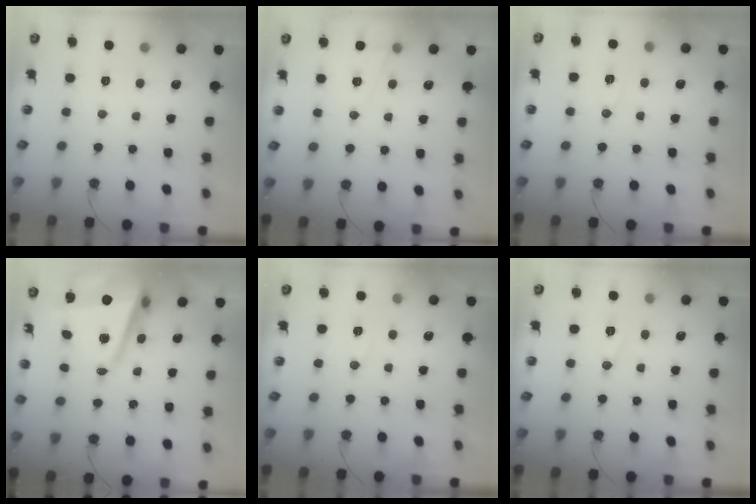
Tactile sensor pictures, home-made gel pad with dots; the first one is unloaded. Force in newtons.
{"total": 5.8, "press": 3.5, "slide": 4.5}
{"total": 5.3, "press": 3.9, "slide": 3.5}
{"total": 8.9, "press": 8.8, "slide": 0.7}
{"total": 5.8, "press": 4.9, "slide": 3.1}
{"total": 7.4, "press": 6.0, "slide": 4.5}